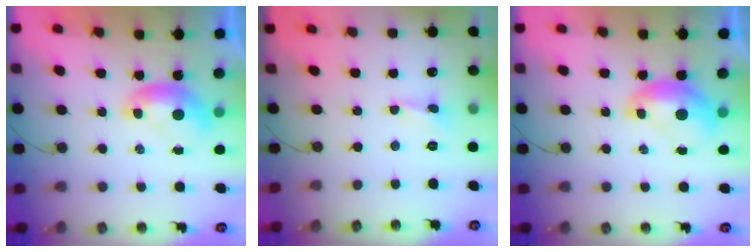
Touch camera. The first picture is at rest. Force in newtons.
{"total": 1.3, "press": 1.2, "slide": 0.5}
{"total": 1.6, "press": 1.5, "slide": 0.3}